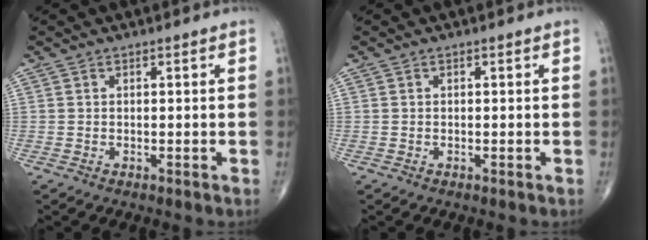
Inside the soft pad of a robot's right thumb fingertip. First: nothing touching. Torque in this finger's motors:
{"motor_torque": [0.06, 0.10, -0.11, -0.09, 0.03]}